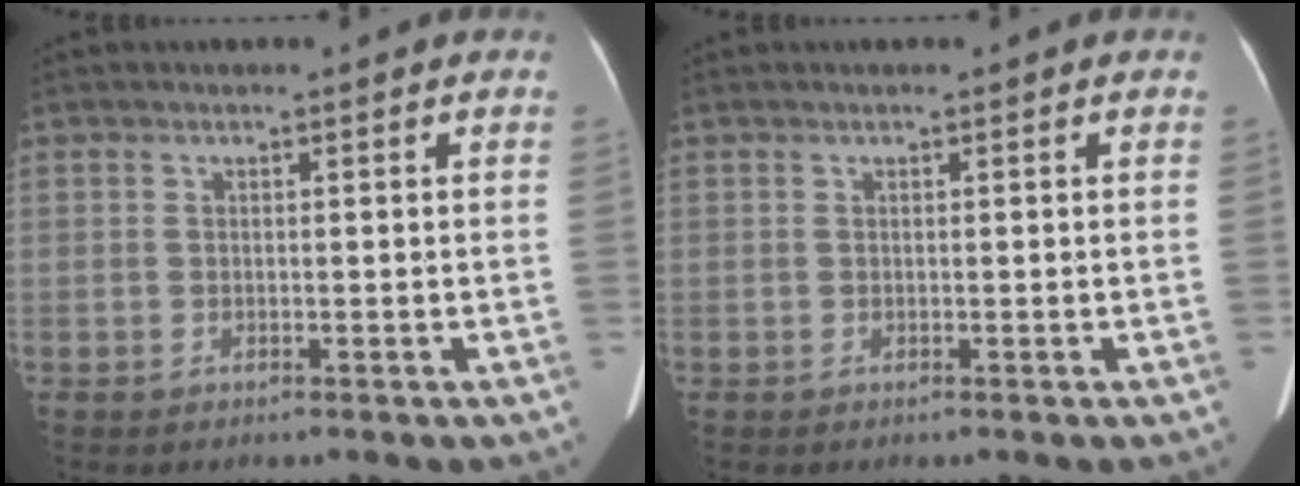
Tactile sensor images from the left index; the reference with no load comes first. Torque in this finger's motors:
{"motor_torque": [0.05, -0.01, 0.00, 0.01]}